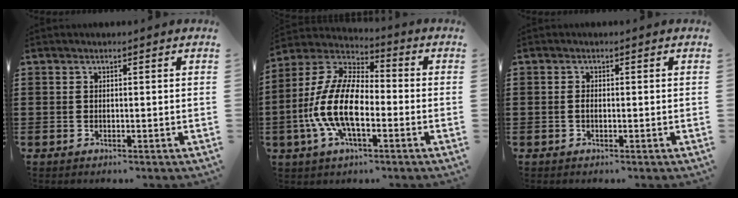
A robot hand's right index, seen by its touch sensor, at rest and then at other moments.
{"total": 12.9, "force": [-3.3, 6.0, 10.9], "torque": [-0.268, -0.007, -0.071]}
{"total": 0.9, "force": [-0.3, 0.4, 0.7], "torque": [-0.016, -0.002, -0.005]}